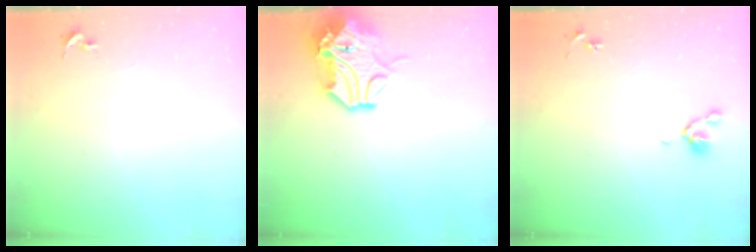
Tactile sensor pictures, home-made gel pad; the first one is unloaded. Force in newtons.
{"total": 13.7, "press": 13.5, "slide": 1.8}
{"total": 4.8, "press": 4.6, "slide": 1.0}